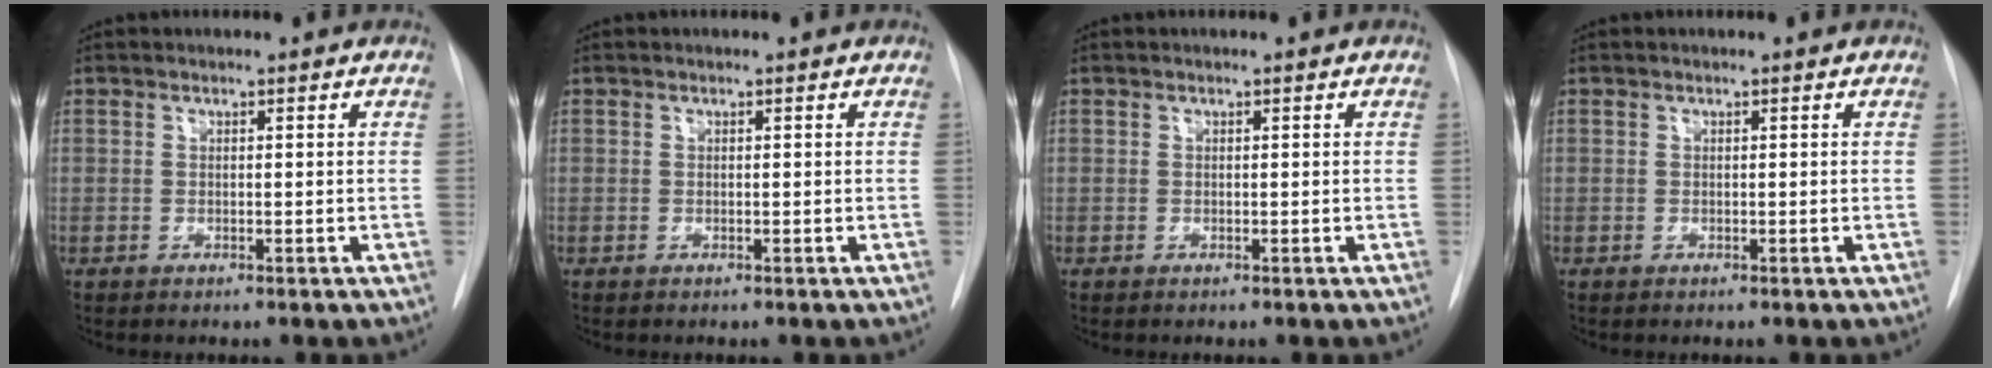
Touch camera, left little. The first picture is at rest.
{"total": 0.0}
{"total": 0.0}
{"total": 0.0}